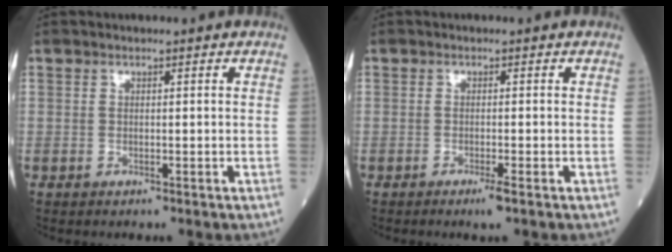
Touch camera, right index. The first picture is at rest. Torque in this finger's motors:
{"motor_torque": [0.14, -0.09, 0.11, 0.03]}